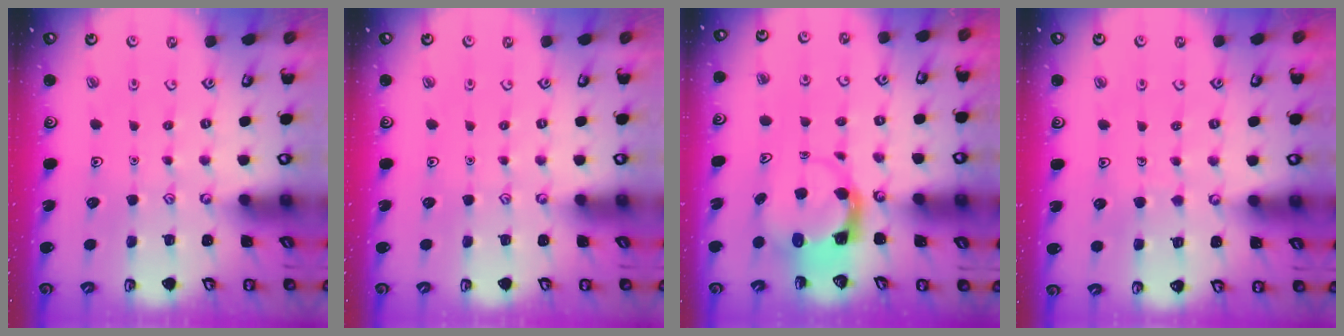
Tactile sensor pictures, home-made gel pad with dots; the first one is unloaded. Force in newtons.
{"total": 0.0}
{"total": 3.6, "press": 3.6, "slide": 0.5}
{"total": 3.3, "press": 3.3, "slide": 0.2}